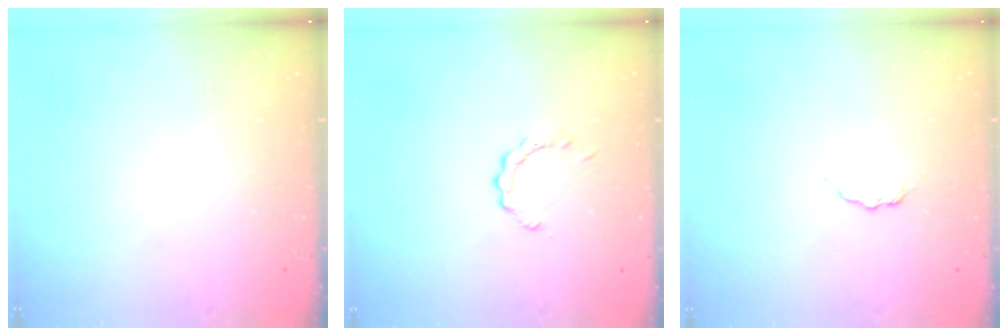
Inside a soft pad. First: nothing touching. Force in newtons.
{"total": 2.1, "press": 2.1, "slide": 0.1}
{"total": 3.7, "press": 3.7, "slide": 0.5}